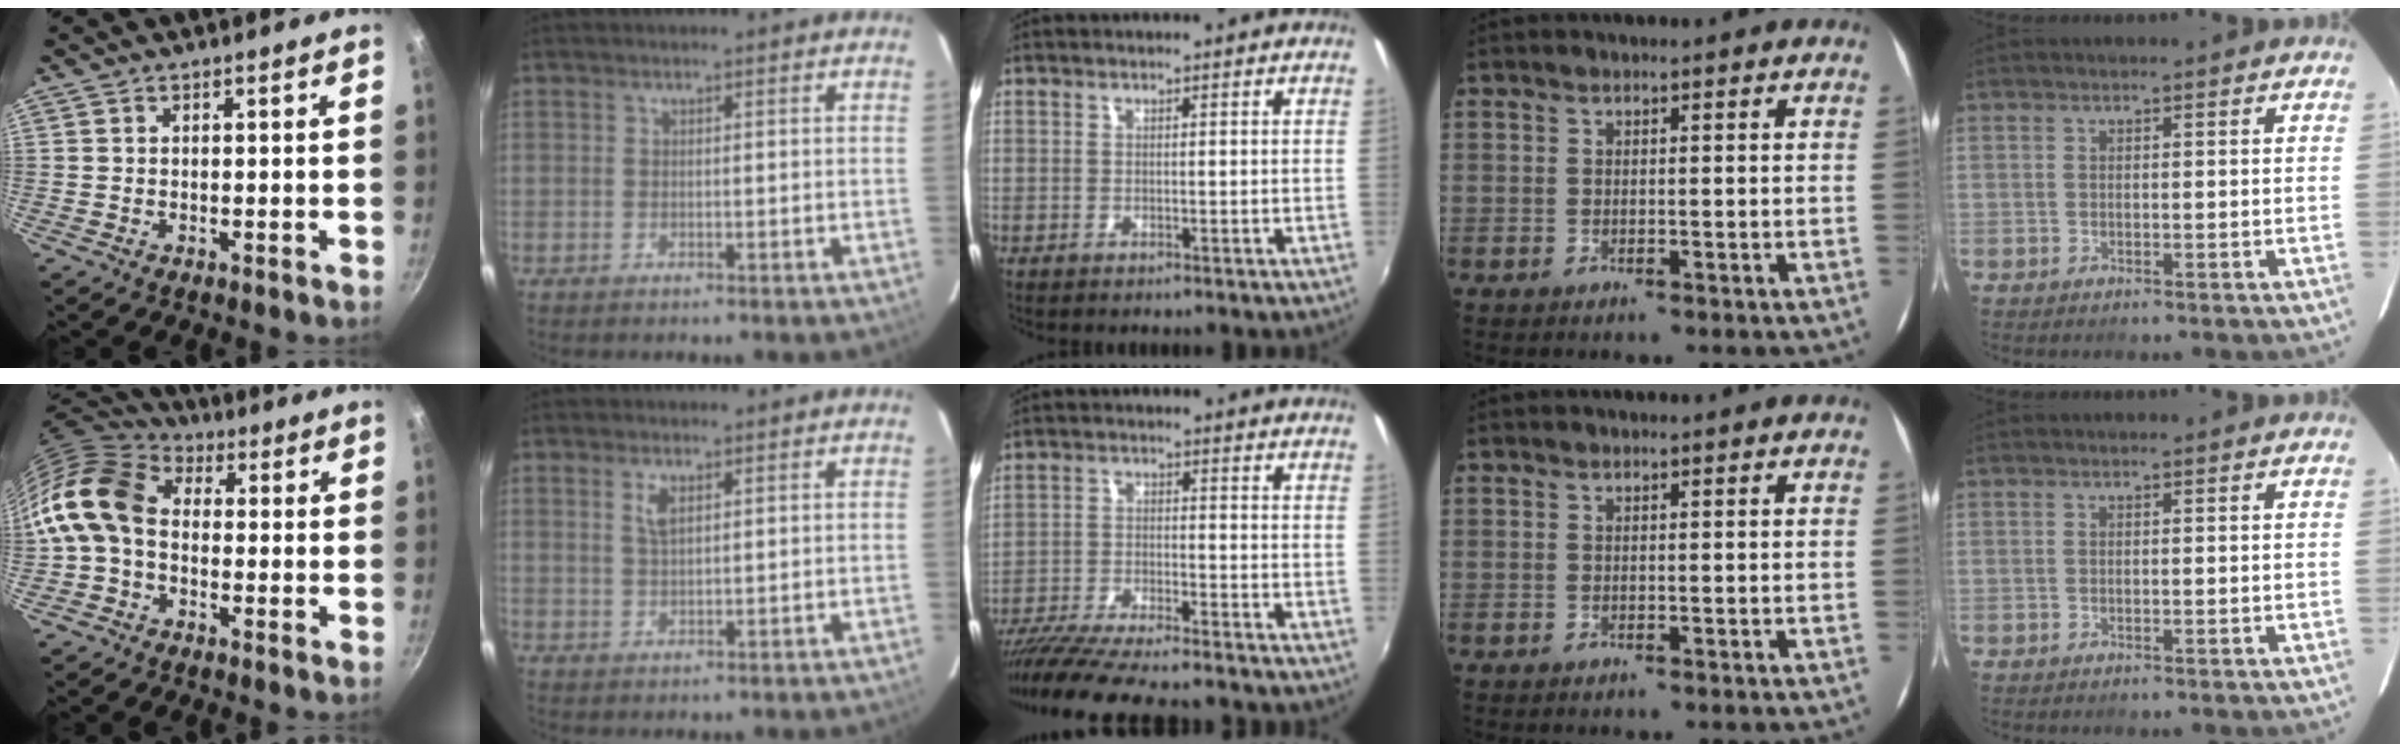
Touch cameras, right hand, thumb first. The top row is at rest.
{"thumb": {"total": 14.0, "force": [-1.1, 10.1, 9.5], "torque": [-0.178, 0.033, -0.044]}, "index": {"total": 2.8, "force": [1.2, 1.2, 2.2], "torque": [-0.043, 0.002, 0.024]}, "middle": {"total": 17.3, "force": [-15.1, 2.1, 8.2], "torque": [-0.164, -0.036, -0.250]}}